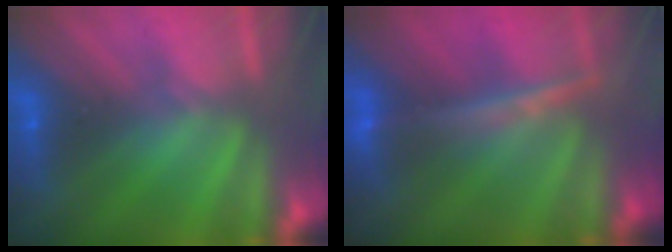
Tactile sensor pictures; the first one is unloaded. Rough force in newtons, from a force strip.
{"total": 5.2}